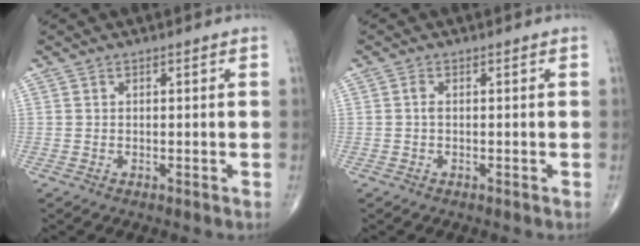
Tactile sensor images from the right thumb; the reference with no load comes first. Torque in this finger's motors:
{"motor_torque": [-0.07, 0.31, 0.22, -0.04, 0.00]}